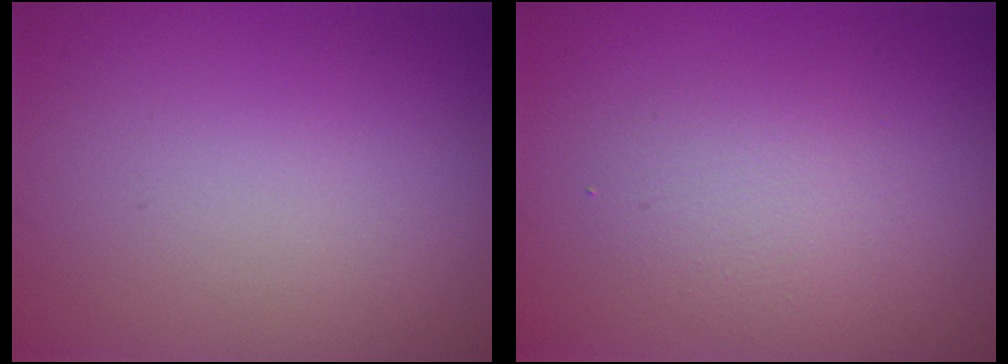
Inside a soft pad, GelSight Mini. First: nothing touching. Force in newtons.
{"total": 2.4, "press": 2.4, "slide": 0.1}